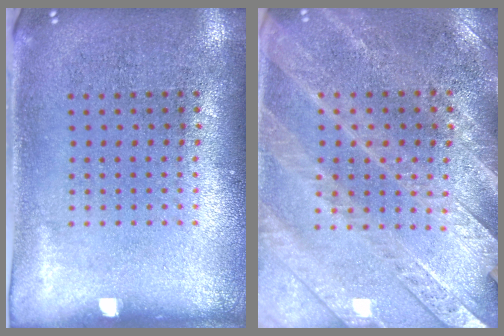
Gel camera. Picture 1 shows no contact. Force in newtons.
{"total": 2.8, "press": 2.6, "slide": 0.9}